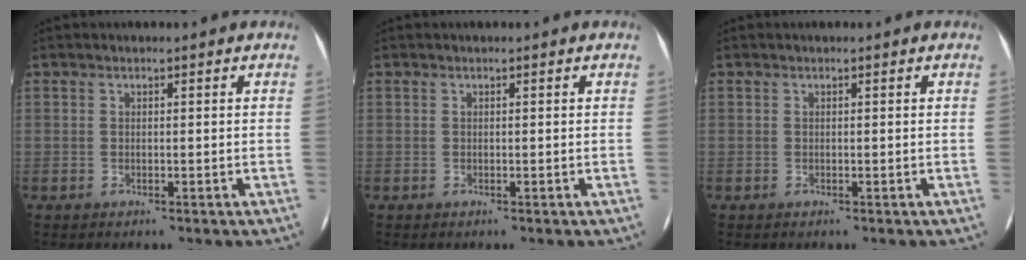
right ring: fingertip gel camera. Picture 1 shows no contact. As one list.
[{"total": 0.0}, {"total": 0.0}]